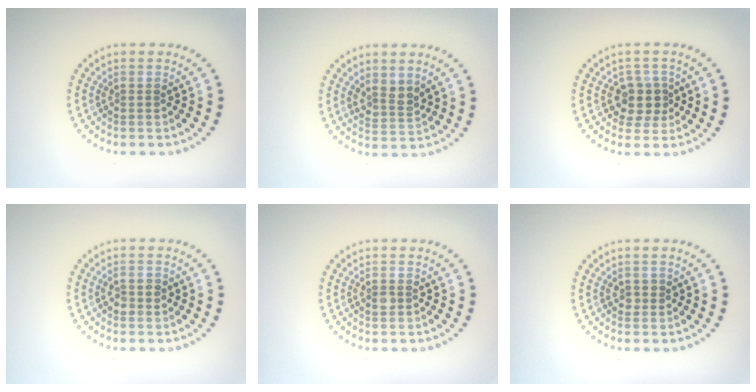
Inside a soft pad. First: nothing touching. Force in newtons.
{"total": 2.2, "press": 1.9, "slide": 1.1}
{"total": 2.5, "press": 2.3, "slide": 1.1}
{"total": 1.4, "press": 1.4, "slide": 0.3}
{"total": 0.9, "press": 0.9, "slide": 0.1}
{"total": 0.9, "press": 0.9, "slide": 0.2}